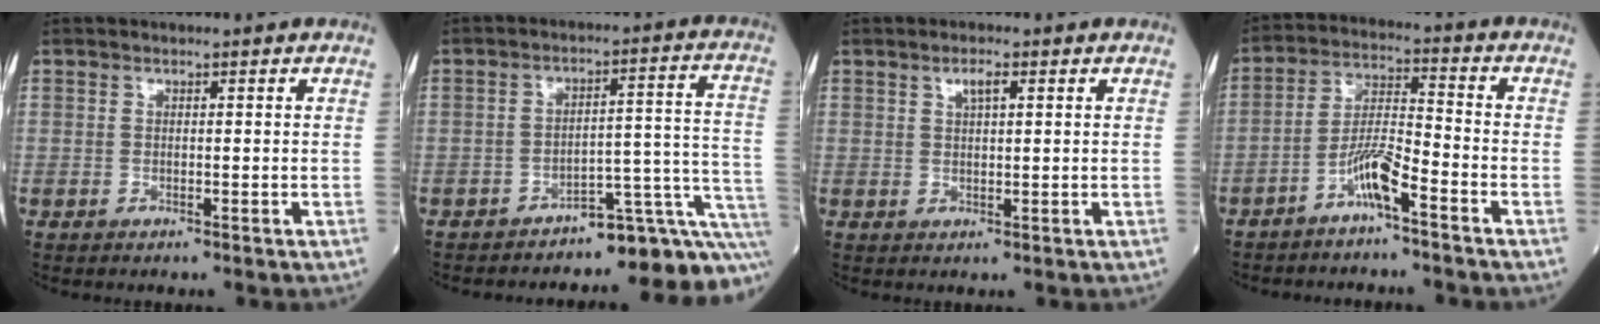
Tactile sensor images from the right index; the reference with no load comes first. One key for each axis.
{"total": 11.5, "fx": -10.1, "fy": 1.3, "fz": 5.2, "tx": -0.034, "ty": 0.067, "tz": -0.134}
{"total": 2.2, "fx": 1.1, "fy": 0.5, "fz": 1.9, "tx": -0.036, "ty": 0.001, "tz": 0.020}
{"total": 6.3, "fx": -4.0, "fy": 0.3, "fz": 4.8, "tx": -0.105, "ty": 0.005, "tz": -0.078}